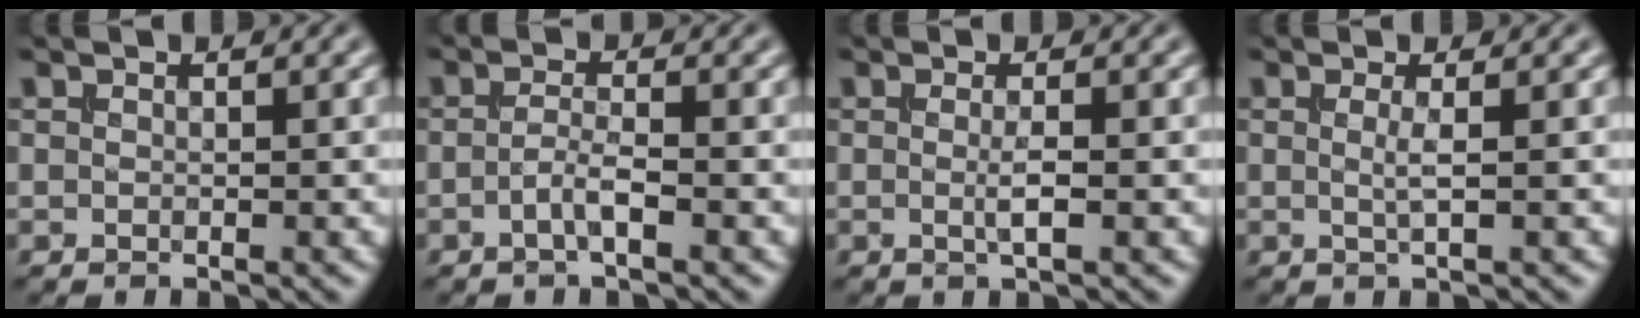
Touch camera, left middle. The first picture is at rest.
{"total": 1.8, "force": [-0.8, 0.3, 1.7], "torque": [-0.033, 0.003, -0.018]}
{"total": 1.6, "force": [-0.1, 0.2, 1.6], "torque": [-0.029, -0.003, -0.003]}
{"total": 1.4, "force": [0.1, 0.3, 1.4], "torque": [-0.026, -0.001, -0.003]}